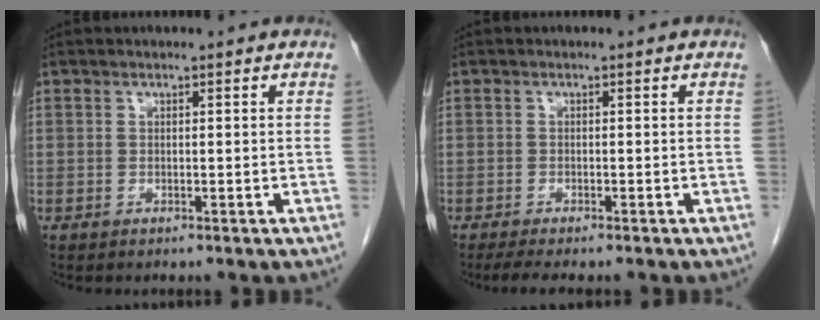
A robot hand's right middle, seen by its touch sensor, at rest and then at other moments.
{"total": 4.5, "force": [-3.7, 0.7, 2.5], "torque": [-0.038, -0.013, -0.053]}